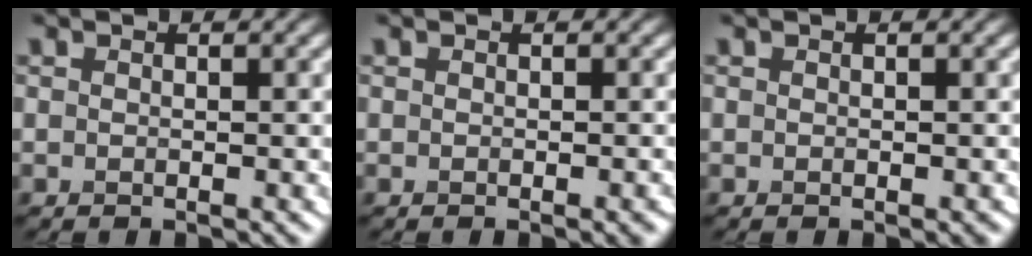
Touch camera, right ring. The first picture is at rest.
{"total": 0.6, "force": [-0.4, 0.1, 0.5], "torque": [-0.002, 0.000, -0.003]}
{"total": 0.0}